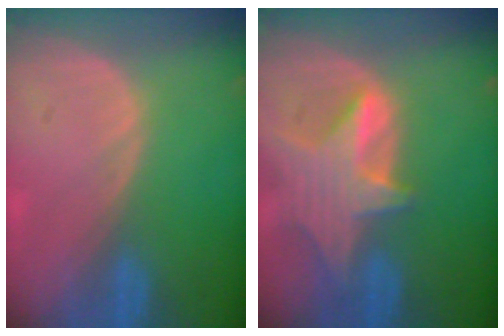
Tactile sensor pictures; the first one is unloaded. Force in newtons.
{"total": 7.9, "press": 7.3, "slide": 3.1}